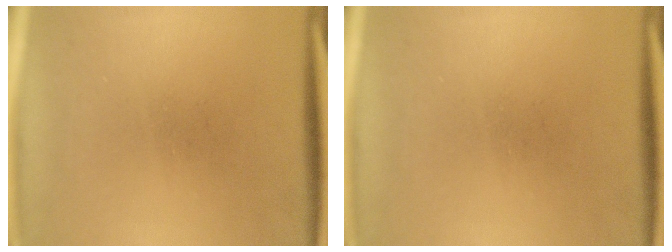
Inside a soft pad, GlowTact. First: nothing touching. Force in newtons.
{"total": 0.0}